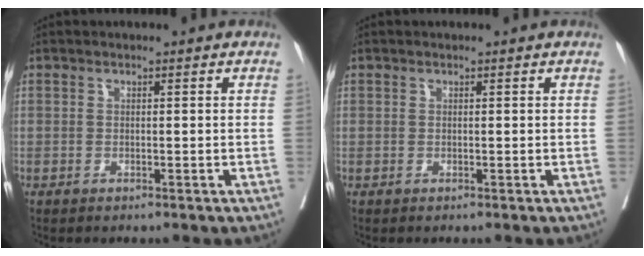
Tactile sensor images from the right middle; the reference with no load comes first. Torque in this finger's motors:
{"motor_torque": [-0.63, 0.19, -0.34, -0.09]}